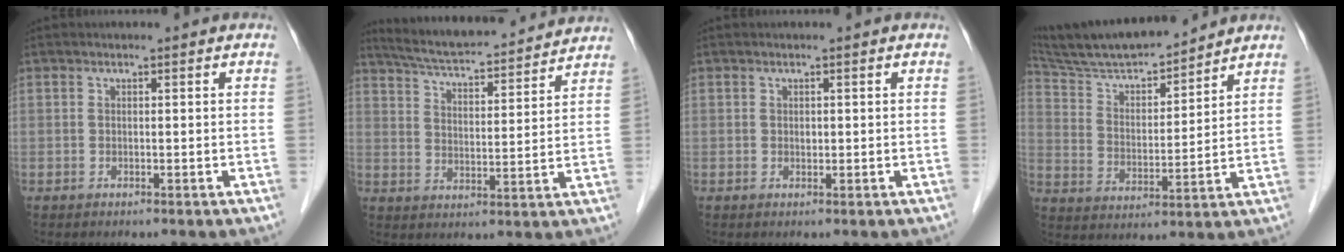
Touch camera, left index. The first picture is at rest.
{"total": 17.7, "force": [16.4, 2.2, 6.4], "torque": [-0.106, 0.026, 0.241]}
{"total": 0.6, "force": [0.1, 0.5, 0.4], "torque": [-0.005, 0.001, 0.002]}
{"total": 15.2, "force": [14.0, 1.7, 5.8], "torque": [-0.109, 0.010, 0.246]}